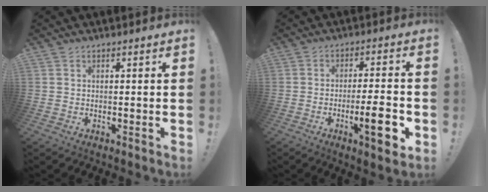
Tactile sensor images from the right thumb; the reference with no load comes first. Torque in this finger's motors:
{"motor_torque": [-0.06, 0.06, -0.01, -0.25, -0.01]}